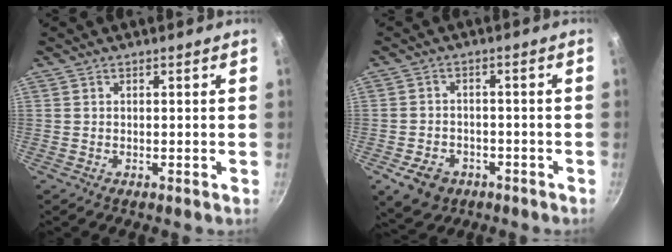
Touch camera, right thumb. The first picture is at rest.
{"total": 7.4, "force": [-3.5, 5.5, 3.4], "torque": [-0.044, 0.027, -0.045]}